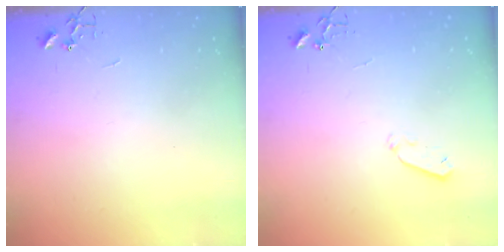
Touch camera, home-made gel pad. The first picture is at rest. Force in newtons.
{"total": 4.0, "press": 3.9, "slide": 0.8}